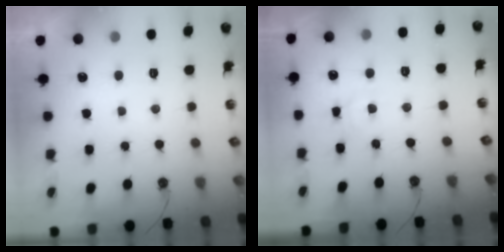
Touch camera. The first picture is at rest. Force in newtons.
{"total": 4.8, "press": 4.8, "slide": 0.2}